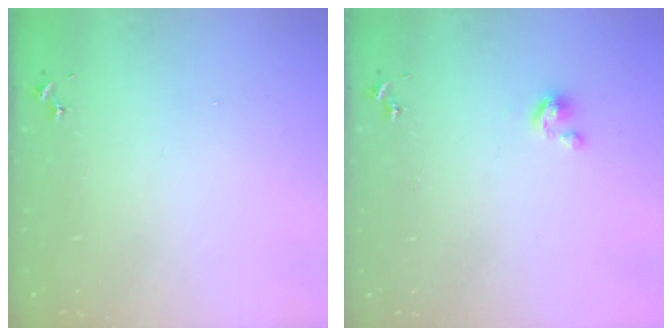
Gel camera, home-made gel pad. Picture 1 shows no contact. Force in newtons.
{"total": 2.4, "press": 2.4, "slide": 0.2}